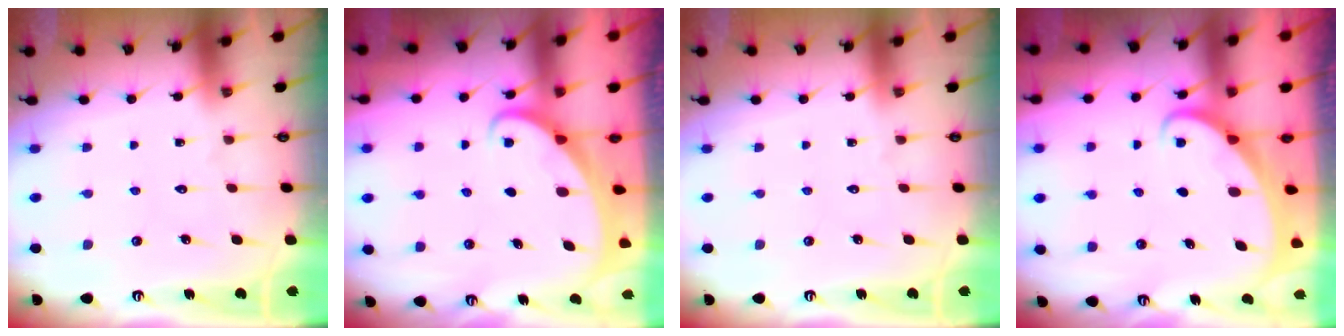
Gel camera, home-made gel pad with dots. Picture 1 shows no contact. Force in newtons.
{"total": 1.8, "press": 1.8, "slide": 0.1}
{"total": 0.0}
{"total": 1.8, "press": 1.8, "slide": 0.1}